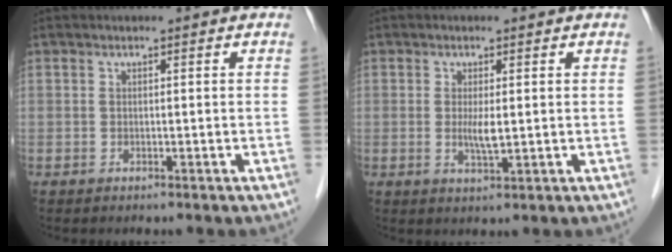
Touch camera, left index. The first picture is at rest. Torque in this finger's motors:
{"motor_torque": [0.47, 0.35, 0.12, 0.05]}